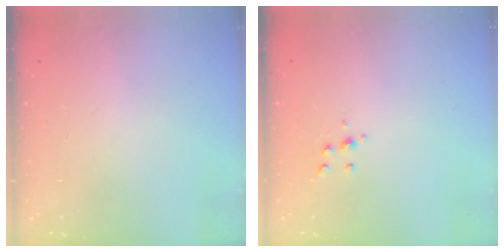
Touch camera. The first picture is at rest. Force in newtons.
{"total": 4.8, "press": 4.8, "slide": 0.5}